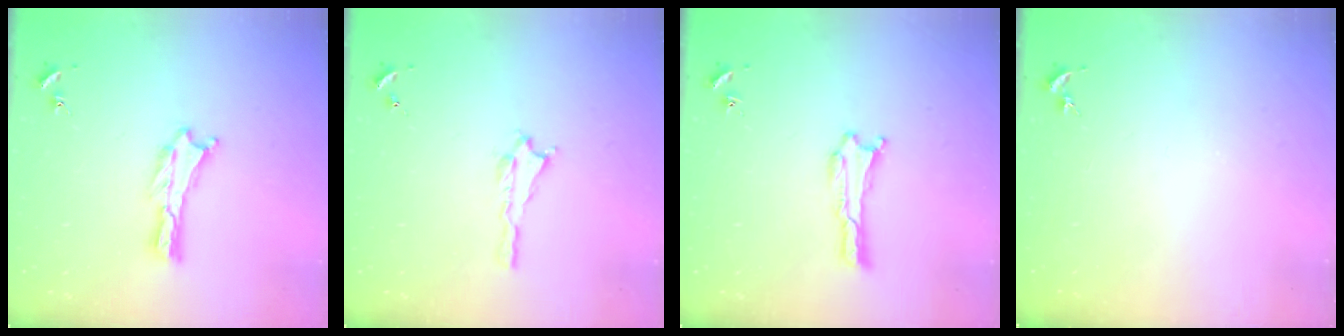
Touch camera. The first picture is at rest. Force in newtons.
{"total": 0.6, "press": 0.5, "slide": 0.2}
{"total": 0.0}
{"total": 0.0}